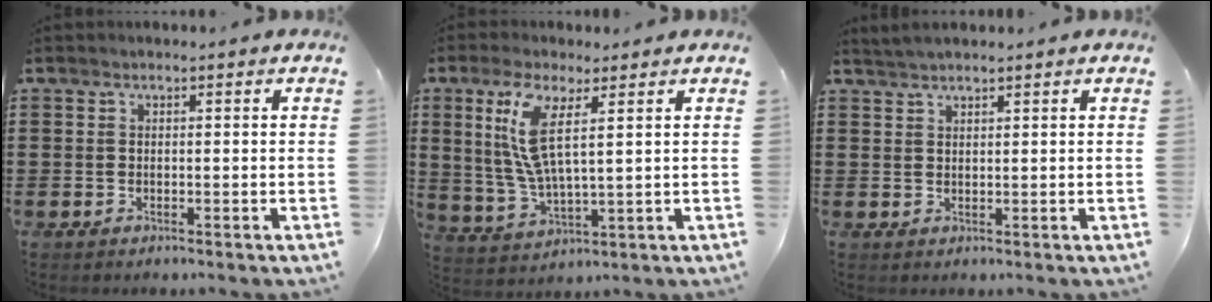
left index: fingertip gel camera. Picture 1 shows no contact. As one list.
[{"total": 8.9, "force": [4.0, 2.6, 7.5], "torque": [-0.179, -0.004, 0.063]}, {"total": 1.7, "force": [1.7, -0.1, 0.4], "torque": [-0.010, 0.001, 0.033]}]